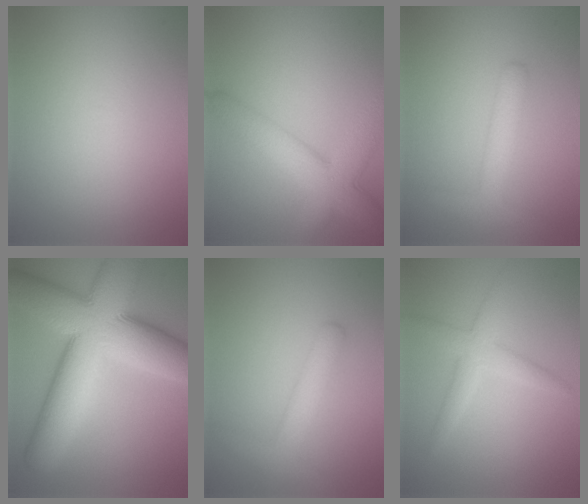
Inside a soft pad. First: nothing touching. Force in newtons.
{"total": 6.8, "press": 6.8, "slide": 0.3}
{"total": 2.9, "press": 2.9, "slide": 0.2}
{"total": 15.0, "press": 14.9, "slide": 0.5}
{"total": 2.9, "press": 2.9, "slide": 0.2}
{"total": 3.0, "press": 3.0, "slide": 0.1}